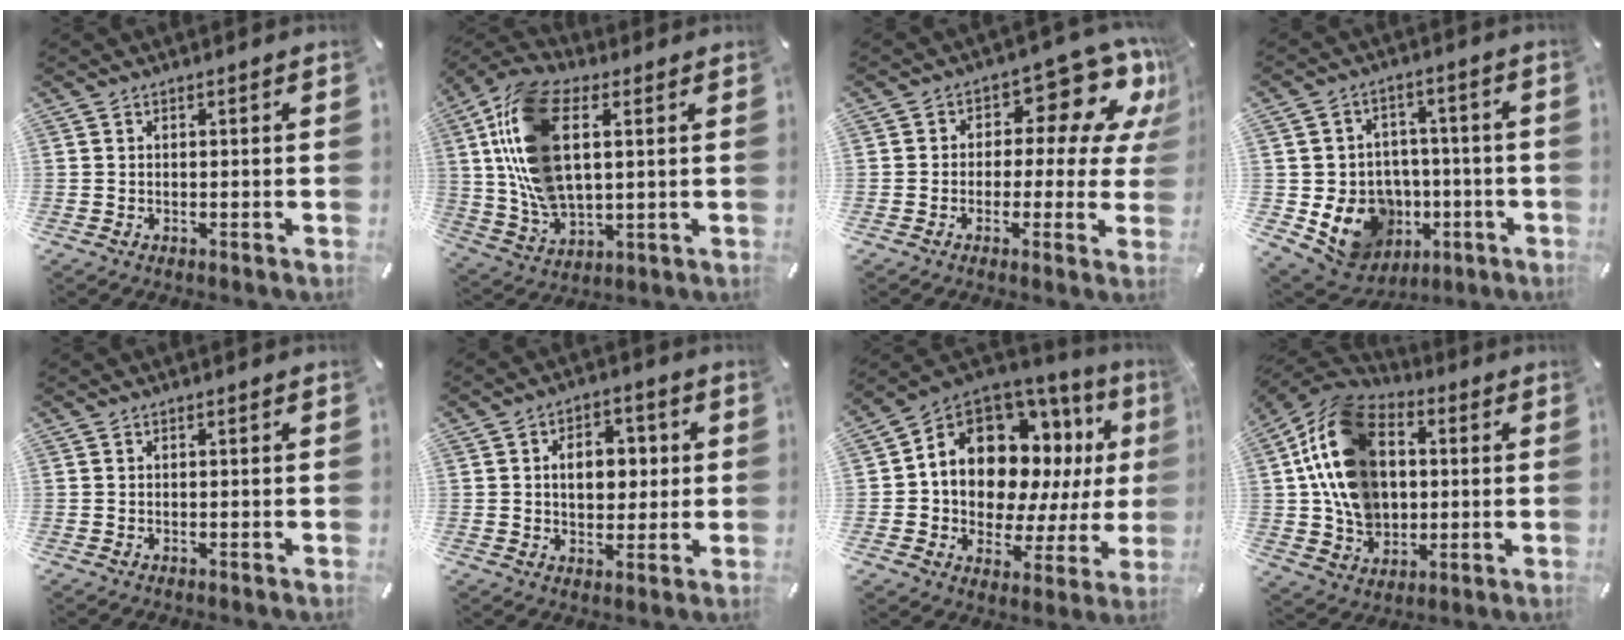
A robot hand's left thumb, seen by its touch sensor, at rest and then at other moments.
{"total": 17.9, "force": [4.5, 10.3, 13.9], "torque": [-0.324, -0.004, 0.083]}
{"total": 13.4, "force": [6.9, 7.6, 8.7], "torque": [-0.113, -0.054, 0.113]}
{"total": 14.2, "force": [-3.8, 12.5, 5.5], "torque": [-0.092, 0.009, -0.049]}
{"total": 0.0}
{"total": 9.1, "force": [1.2, 6.6, 6.1], "torque": [-0.080, 0.002, 0.013]}
{"total": 15.3, "force": [6.3, 10.6, 9.1], "torque": [-0.164, -0.065, 0.108]}
{"total": 18.9, "force": [1.5, 15.0, 11.4], "torque": [-0.240, 0.003, 0.032]}